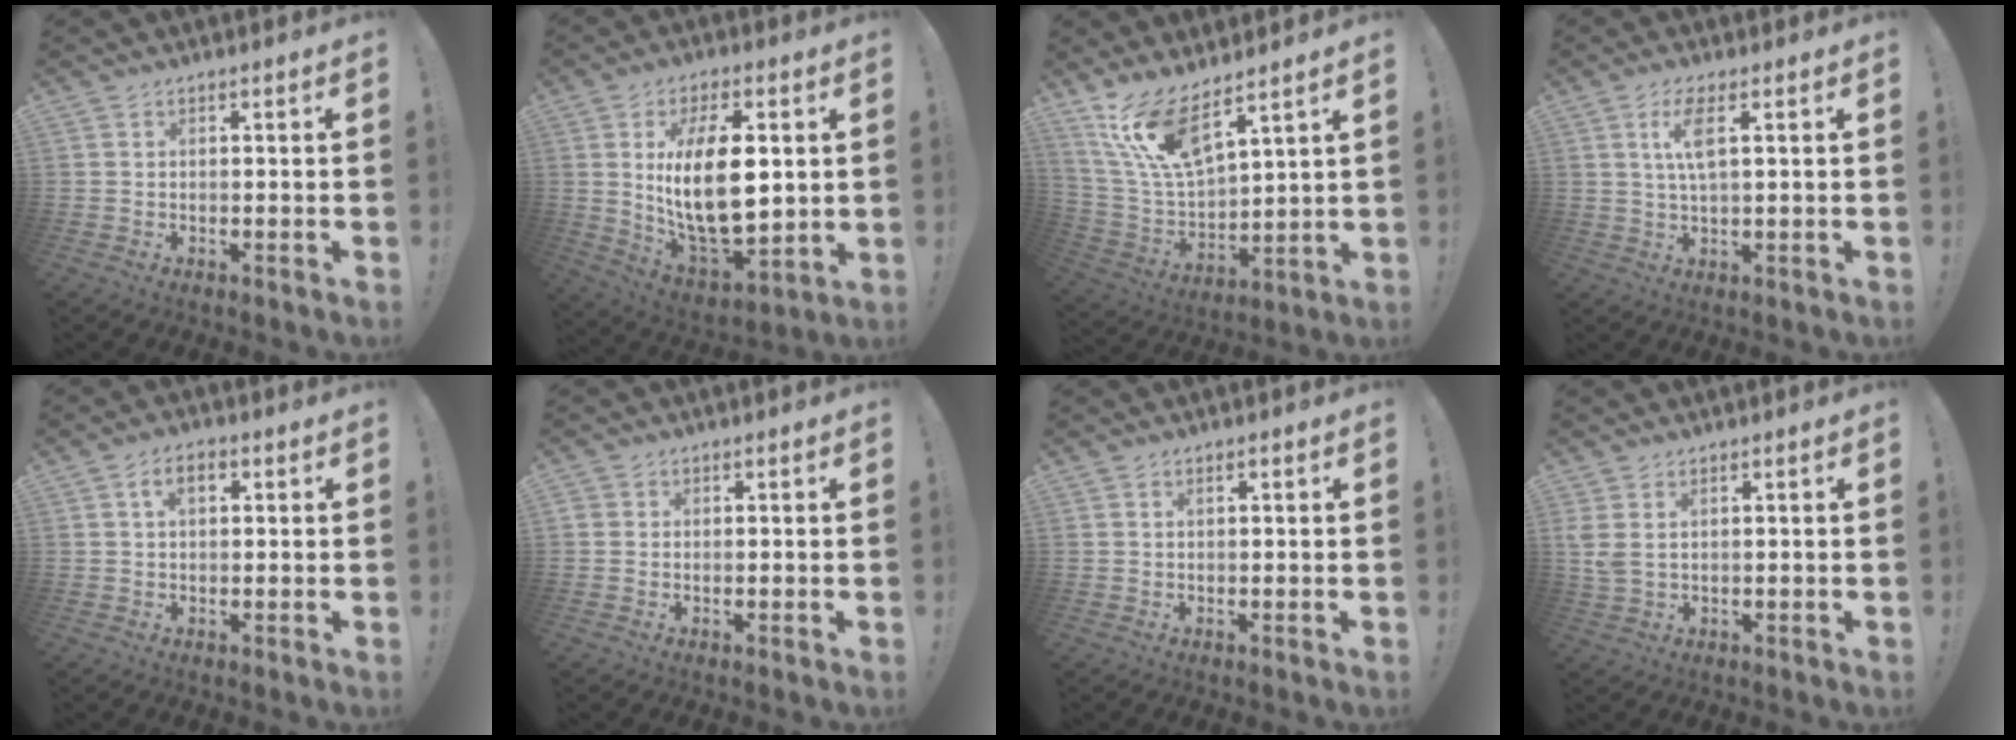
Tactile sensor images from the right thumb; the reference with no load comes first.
{"total": 19.7, "force": [3.1, 9.0, 17.3], "torque": [-0.334, -0.017, 0.043]}
{"total": 14.6, "force": [10.7, 4.1, 9.0], "torque": [-0.188, -0.064, 0.198]}
{"total": 6.5, "force": [2.2, 1.6, 5.9], "torque": [-0.104, -0.003, 0.035]}
{"total": 4.5, "force": [1.4, 2.5, 3.4], "torque": [-0.048, 0.003, 0.020]}
{"total": 1.0, "force": [0.2, 1.0, 0.3], "torque": [-0.012, 0.004, 0.005]}
{"total": 0.9, "force": [0.4, 0.4, 0.7], "torque": [-0.012, 0.001, 0.005]}
{"total": 3.4, "force": [1.6, 1.6, 2.6], "torque": [-0.050, -0.001, 0.030]}